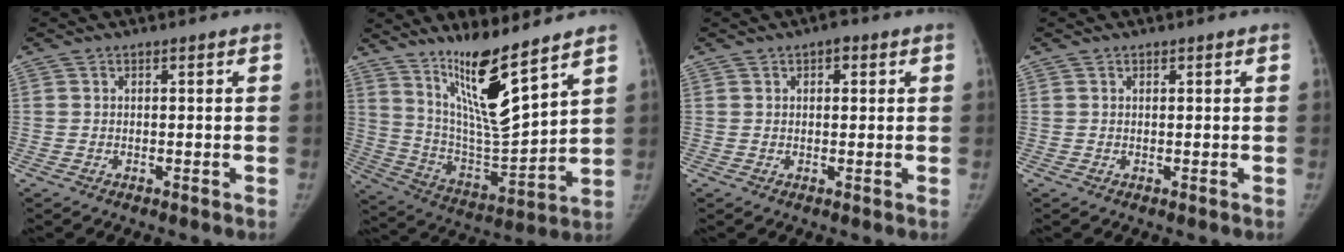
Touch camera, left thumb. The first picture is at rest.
{"total": 16.3, "force": [11.2, 2.3, 11.7], "torque": [-0.186, -0.086, 0.216]}
{"total": 2.3, "force": [1.1, 1.4, 1.6], "torque": [-0.011, -0.001, 0.012]}
{"total": 0.0}